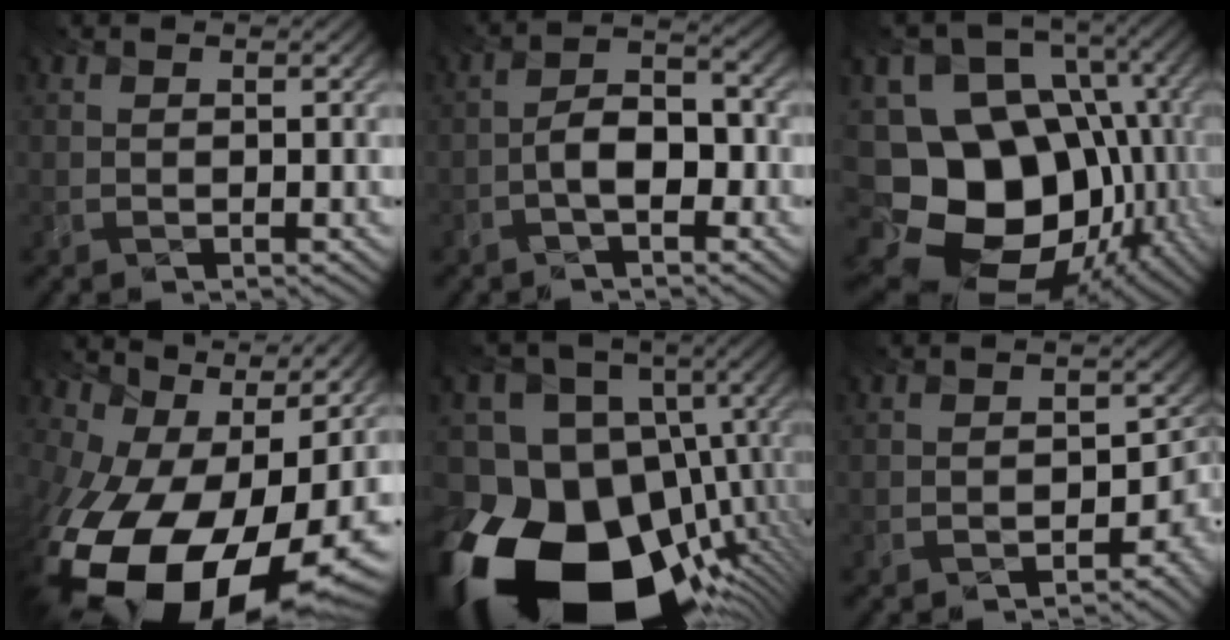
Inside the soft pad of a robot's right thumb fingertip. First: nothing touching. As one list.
[{"total": 4.8, "force": [-2.9, 2.1, 3.1], "torque": [-0.056, -0.003, -0.060]}, {"total": 21.6, "force": [-7.6, 16.8, 11.2], "torque": [-0.239, -0.035, -0.118]}, {"total": 19.1, "force": [-5.3, 12.0, 13.9], "torque": [-0.263, -0.040, -0.074]}, {"total": 22.7, "force": [-12.3, 15.1, 11.5], "torque": [-0.249, -0.052, -0.178]}, {"total": 5.5, "force": [-1.8, 3.9, 3.4], "torque": [-0.043, -0.028, -0.018]}]